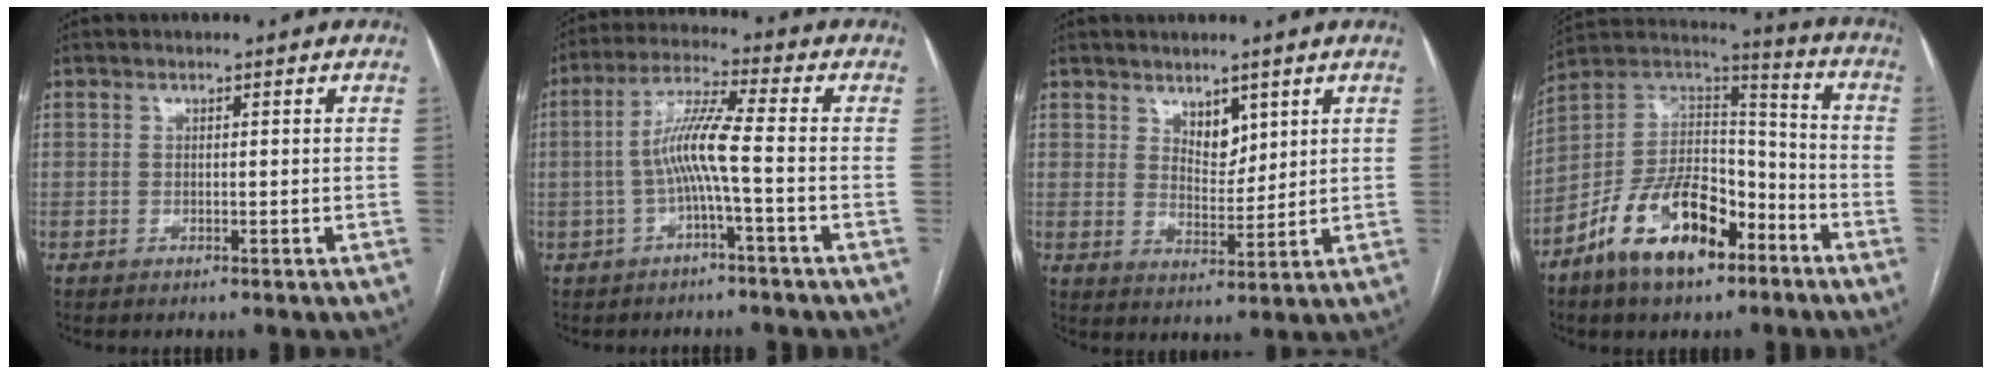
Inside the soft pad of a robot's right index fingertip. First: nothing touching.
{"total": 7.2, "force": [-1.5, -0.4, 7.1], "torque": [-0.140, 0.018, -0.028]}
{"total": 4.4, "force": [2.6, 2.3, 2.6], "torque": [-0.041, -0.004, 0.051]}
{"total": 16.6, "force": [-9.5, 7.7, 11.1], "torque": [-0.206, 0.020, -0.169]}